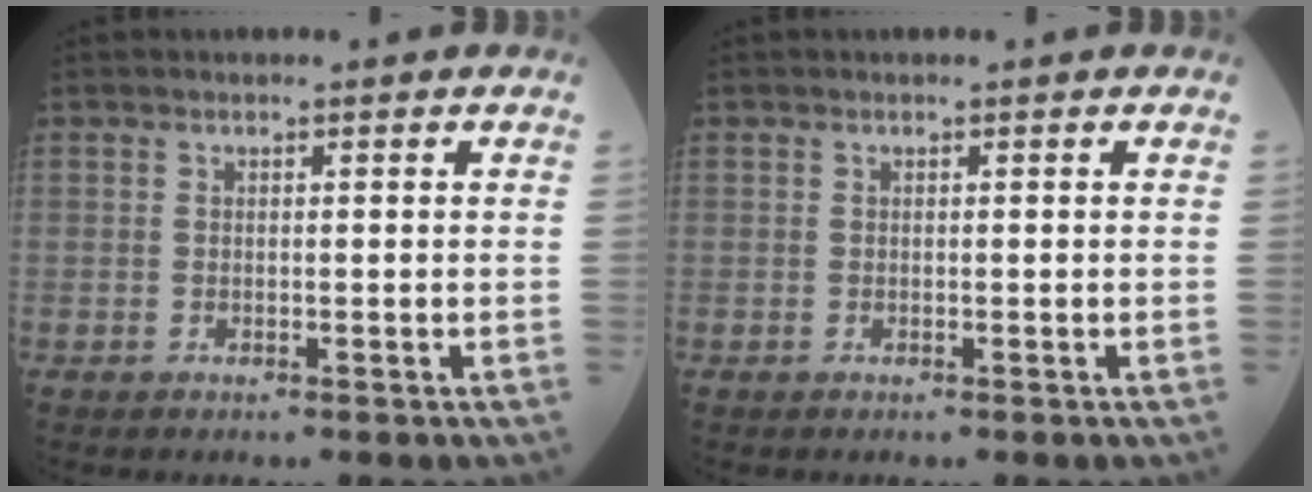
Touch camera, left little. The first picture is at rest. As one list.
[{"total": 0.0}]